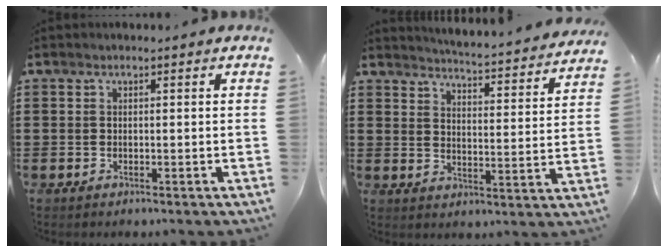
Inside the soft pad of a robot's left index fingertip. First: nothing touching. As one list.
[{"total": 3.9, "force": [3.8, -0.8, 0.5], "torque": [-0.024, -0.043, 0.056]}]